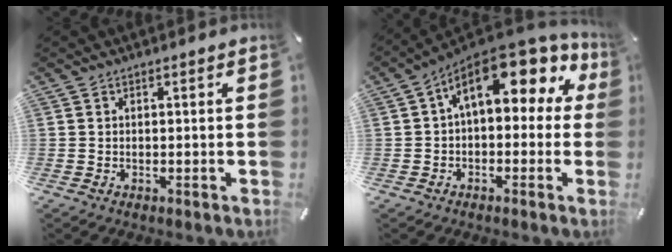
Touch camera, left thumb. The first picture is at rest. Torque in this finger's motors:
{"motor_torque": [2.12, 2.89, 1.56, -1.21, 0.10]}